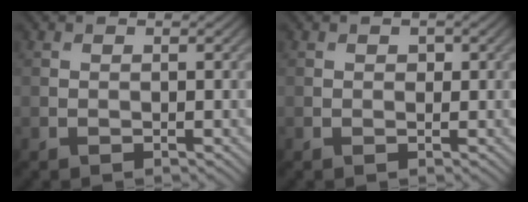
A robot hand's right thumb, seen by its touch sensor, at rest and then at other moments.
{"total": 0.7, "force": [0.2, 0.7, 0.3], "torque": [-0.003, -0.004, 0.001]}